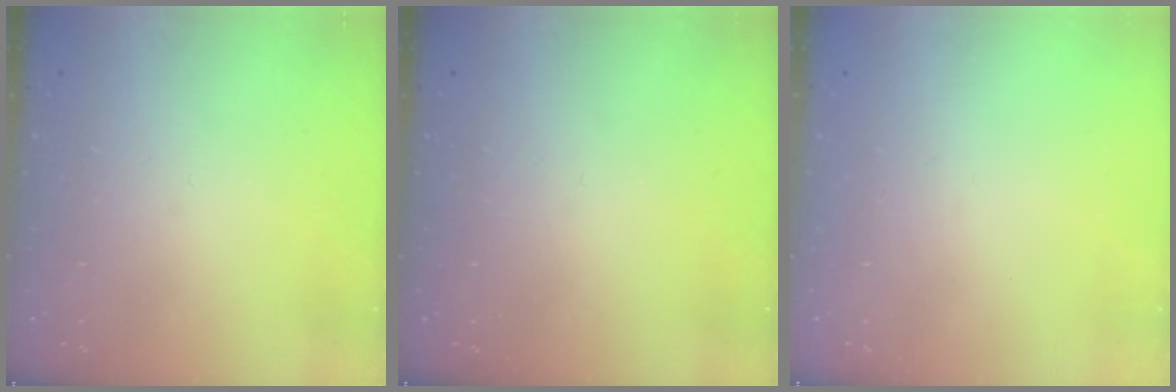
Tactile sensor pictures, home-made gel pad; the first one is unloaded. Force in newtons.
{"total": 0.0}
{"total": 1.6, "press": 1.6, "slide": 0.1}